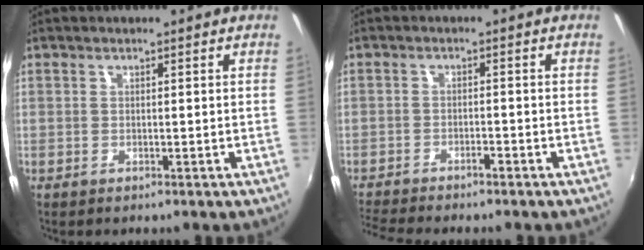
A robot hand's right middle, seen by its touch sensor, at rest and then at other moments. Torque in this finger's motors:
{"motor_torque": [1.07, -1.07, 0.18, 0.06]}